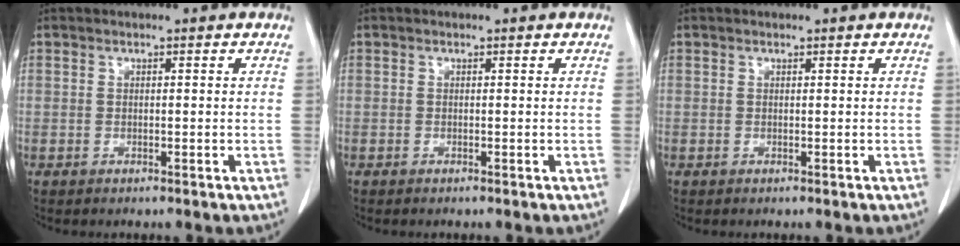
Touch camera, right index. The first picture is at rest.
{"total": 0.0}
{"total": 0.0}